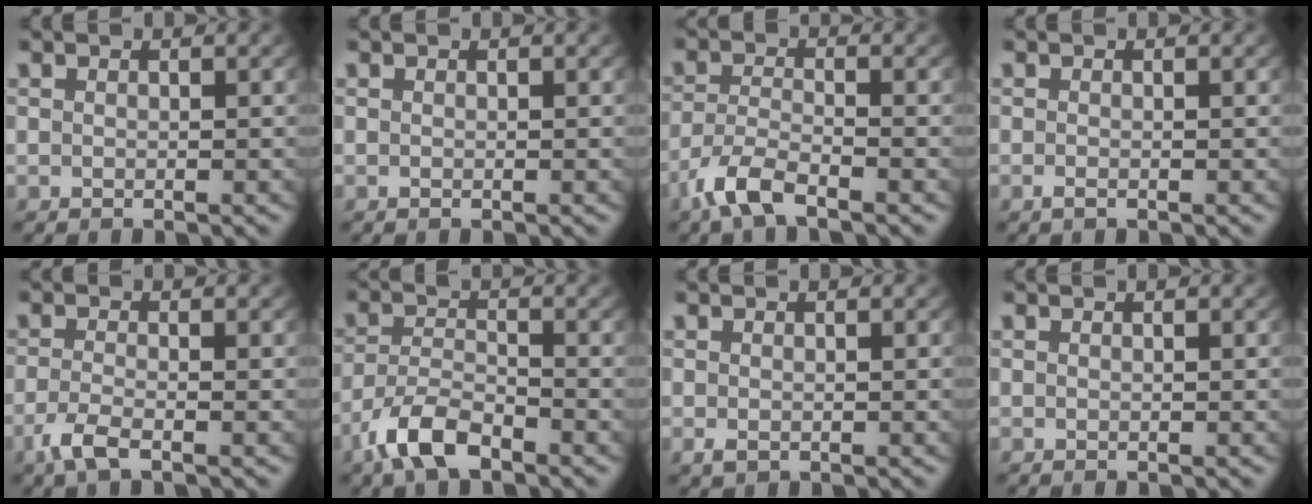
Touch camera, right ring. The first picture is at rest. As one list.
[{"total": 0.7, "force": [-0.1, -0.6, -0.3], "torque": [0.005, -0.014, 0.010]}, {"total": 3.5, "force": [-2.5, 1.0, 2.1], "torque": [-0.053, -0.014, -0.041]}, {"total": 0.7, "force": [-0.6, 0.1, 0.3], "torque": [-0.011, -0.006, -0.008]}, {"total": 2.7, "force": [-1.9, 0.6, 1.8], "torque": [-0.048, -0.013, -0.029]}, {"total": 4.5, "force": [-3.2, 1.9, 2.5], "torque": [-0.053, -0.013, -0.053]}, {"total": 1.0, "force": [-0.6, 0.6, 0.5], "torque": [-0.021, -0.013, -0.001]}, {"total": 0.0}]